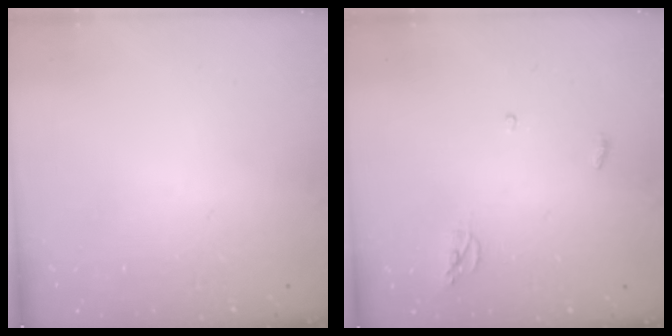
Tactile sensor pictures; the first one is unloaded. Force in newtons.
{"total": 3.8, "press": 3.8, "slide": 0.3}